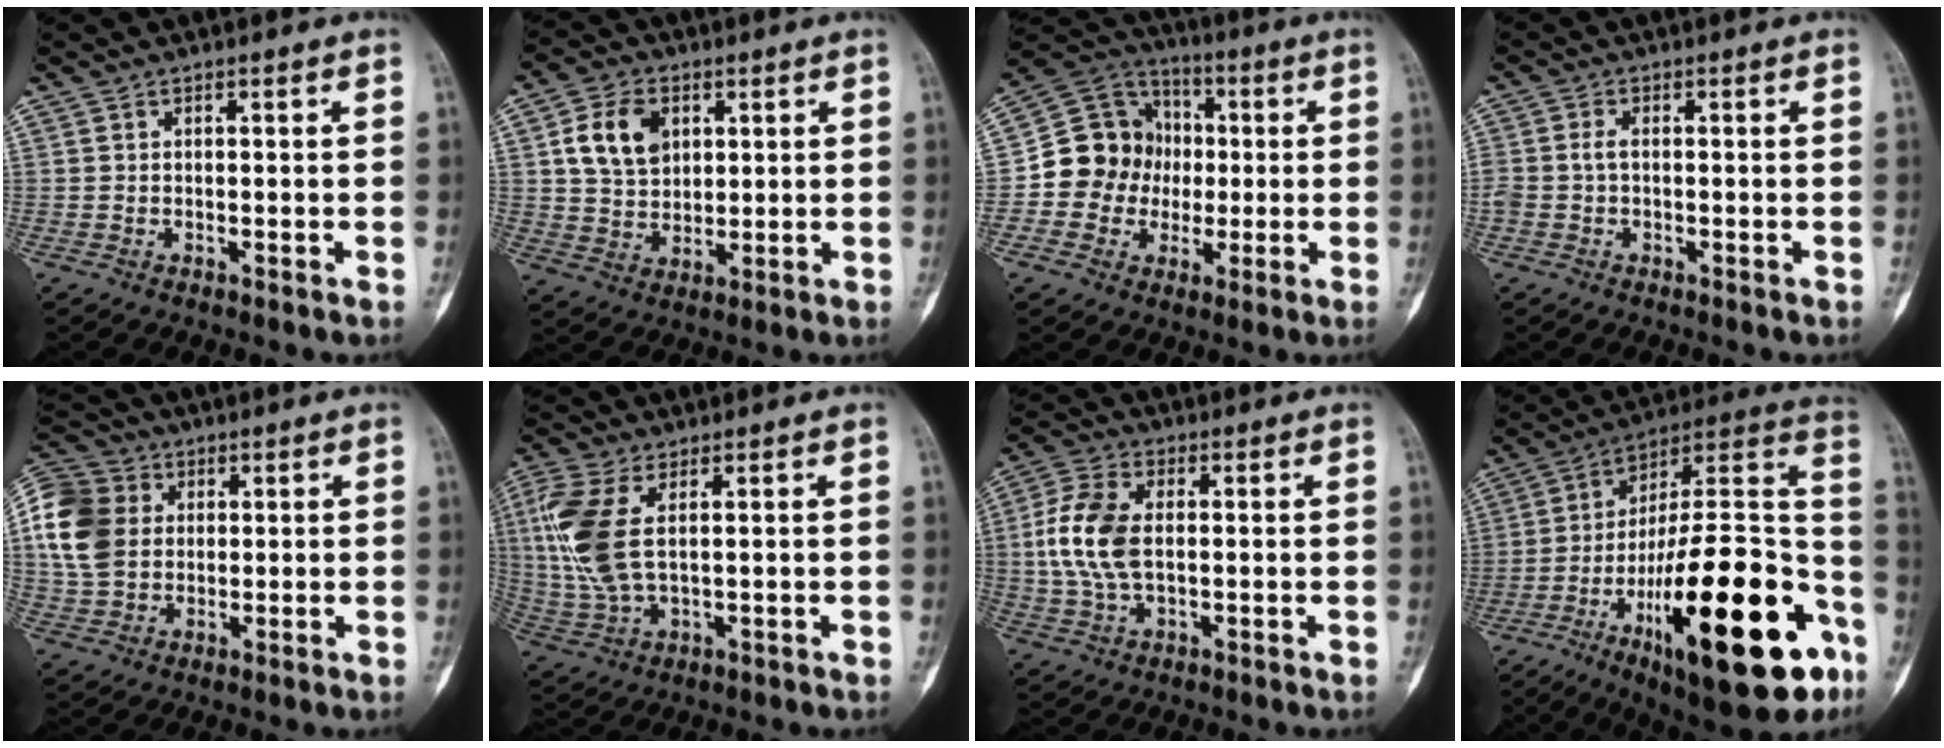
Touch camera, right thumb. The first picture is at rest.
{"total": 9.7, "force": [3.0, 7.0, 6.0], "torque": [-0.091, -0.007, 0.059]}
{"total": 13.7, "force": [-0.8, 12.7, 5.1], "torque": [-0.044, 0.032, -0.018]}
{"total": 2.2, "force": [-0.2, 1.4, 1.8], "torque": [-0.048, 0.005, -0.006]}
{"total": 13.8, "force": [2.2, 11.1, 7.9], "torque": [-0.151, 0.008, 0.036]}
{"total": 12.2, "force": [2.5, 5.9, 10.4], "torque": [-0.259, 0.000, 0.055]}
{"total": 11.1, "force": [0.5, 6.5, 8.9], "torque": [-0.198, 0.009, 0.009]}
{"total": 34.7, "force": [-13.9, 11.3, 29.6], "torque": [-0.398, 0.063, -0.211]}